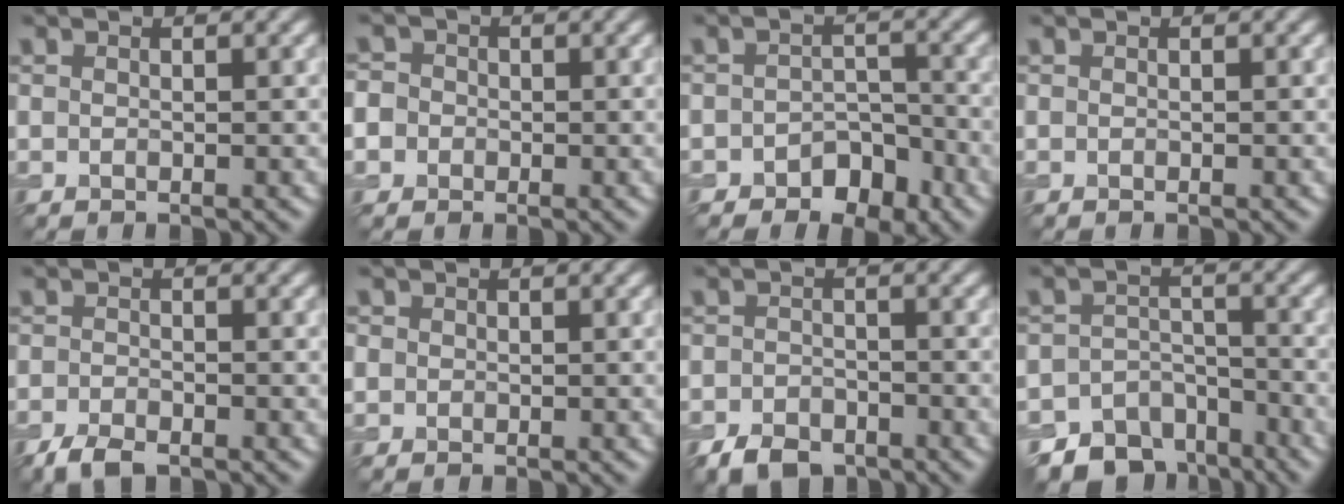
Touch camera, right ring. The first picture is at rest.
{"total": 4.4, "force": [-0.5, 4.1, 1.5], "torque": [-0.019, 0.020, -0.046]}
{"total": 3.4, "force": [-2.1, 2.2, 1.6], "torque": [-0.016, 0.004, -0.034]}
{"total": 0.0}
{"total": 2.4, "force": [-1.8, 1.0, 1.3], "torque": [-0.028, -0.001, -0.039]}
{"total": 1.5, "force": [0.4, 1.4, 0.3], "torque": [-0.007, 0.004, 0.001]}
{"total": 3.4, "force": [-2.4, 2.0, 1.3], "torque": [-0.019, -0.002, -0.051]}
{"total": 8.1, "force": [-6.2, 4.8, 2.1], "torque": [-0.017, -0.015, -0.093]}